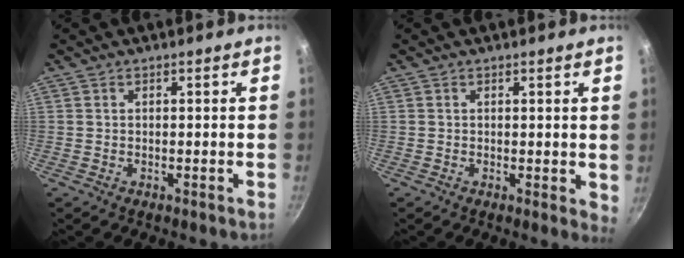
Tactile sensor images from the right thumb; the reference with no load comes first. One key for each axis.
{"total": 2.3, "fx": 0.6, "fy": 1.2, "fz": 1.9, "tx": -0.019, "ty": -0.004, "tz": 0.007}